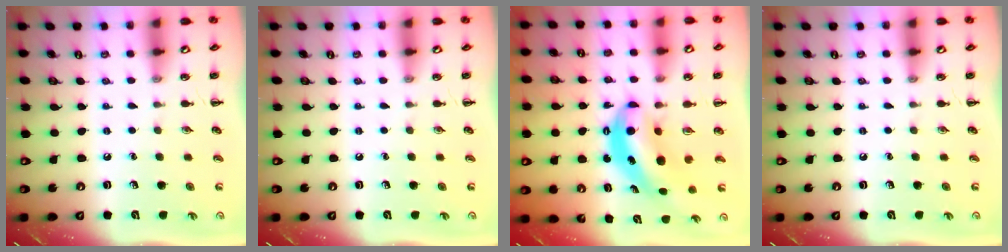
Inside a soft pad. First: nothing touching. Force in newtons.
{"total": 0.0}
{"total": 7.4, "press": 7.2, "slide": 1.7}
{"total": 0.0}